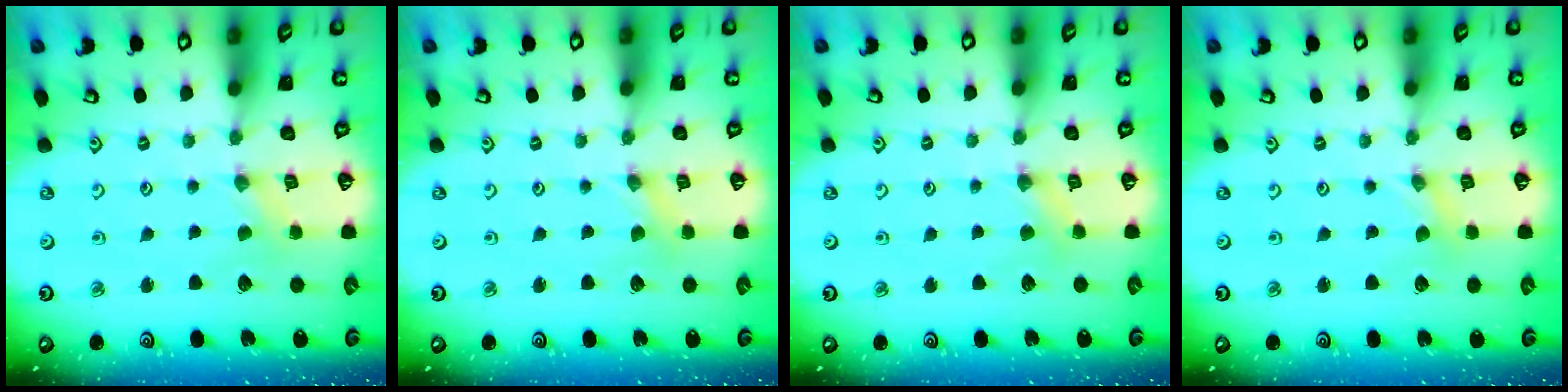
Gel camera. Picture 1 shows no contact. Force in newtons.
{"total": 0.0}
{"total": 2.8, "press": 2.8, "slide": 0.4}
{"total": 0.0}